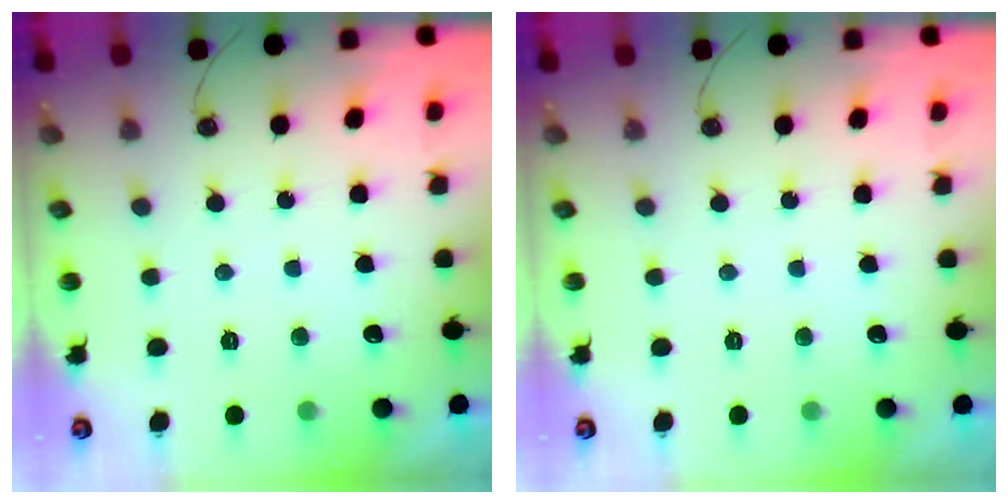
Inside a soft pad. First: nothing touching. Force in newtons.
{"total": 0.0}